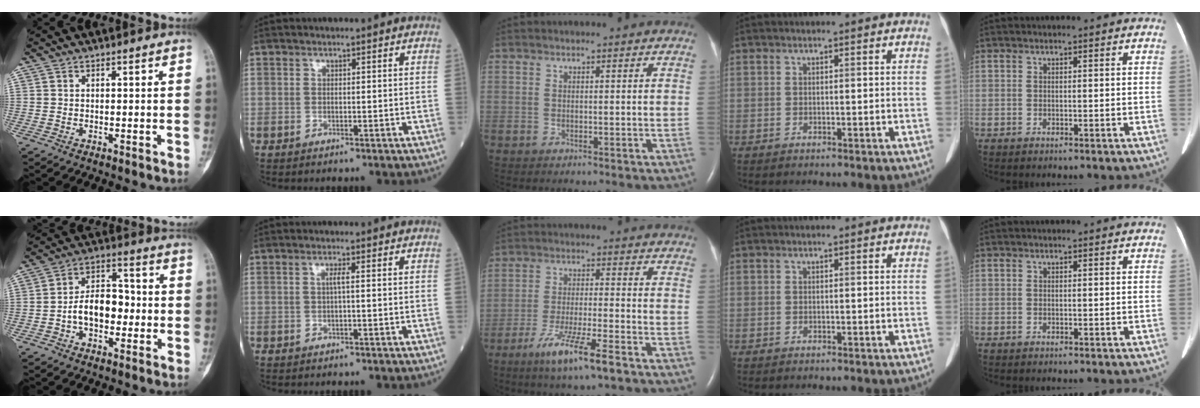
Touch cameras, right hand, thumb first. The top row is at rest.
{"thumb": {"total": 9.6, "force": [-1.8, 6.2, 7.1], "torque": [-0.090, 0.036, -0.041]}, "index": {"total": 1.1, "force": [0.0, -0.1, 1.1], "torque": [-0.023, 0.002, -0.001]}, "middle": {"total": 9.0, "force": [-5.5, 0.3, 7.1], "torque": [-0.135, -0.019, -0.098]}}